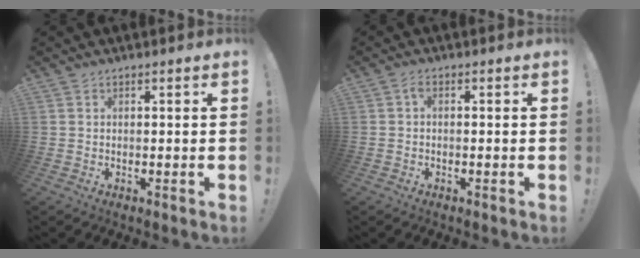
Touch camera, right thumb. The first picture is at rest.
{"total": 0.8, "force": [-0.2, 0.4, 0.7], "torque": [-0.016, 0.004, -0.003]}